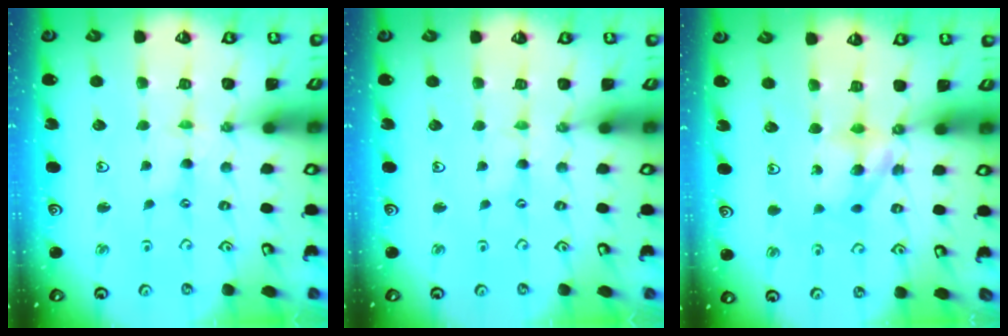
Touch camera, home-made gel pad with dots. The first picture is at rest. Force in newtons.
{"total": 0.0}
{"total": 8.5, "press": 8.4, "slide": 0.5}